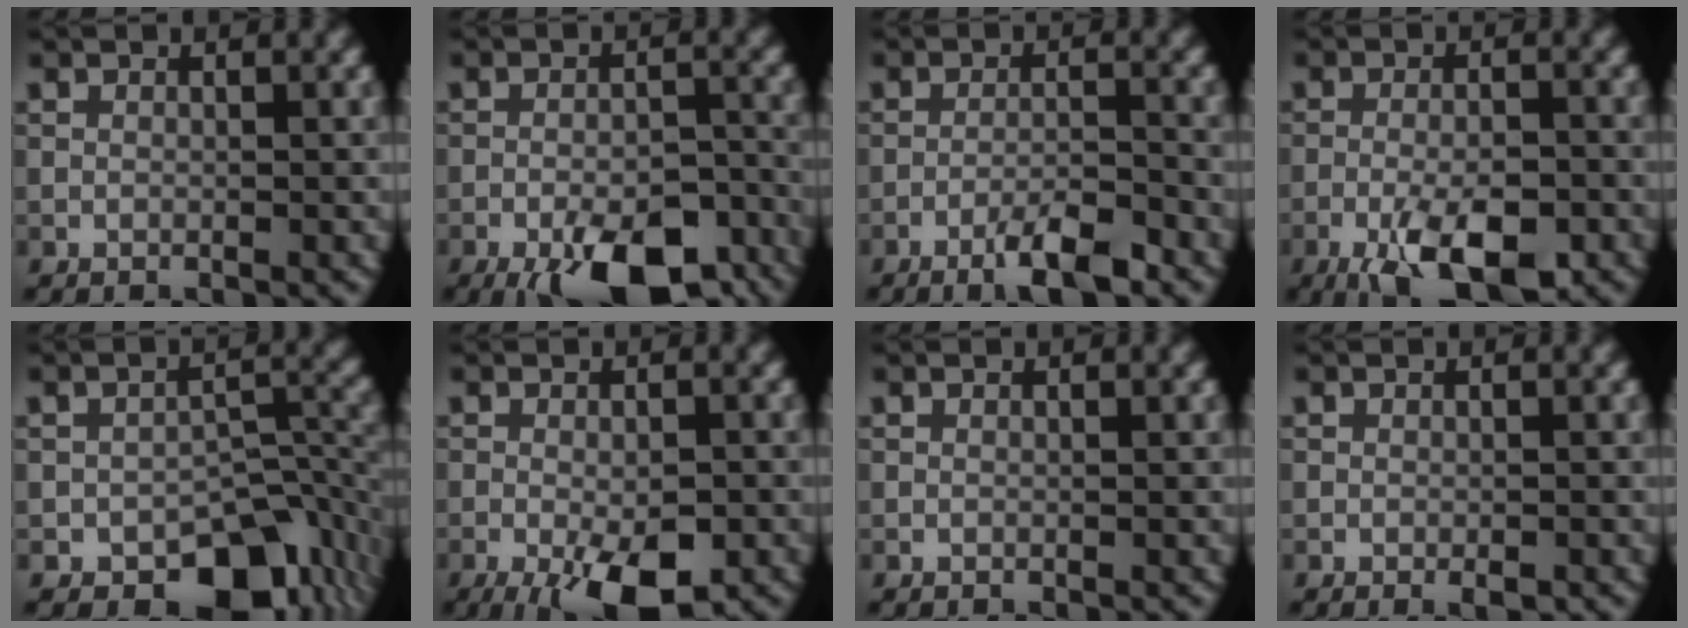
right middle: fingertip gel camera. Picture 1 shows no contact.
{"total": 10.3, "force": [-6.5, 3.7, 7.1], "torque": [-0.104, -0.010, -0.099]}
{"total": 4.3, "force": [-2.9, 0.6, 3.1], "torque": [-0.056, 0.004, -0.052]}
{"total": 7.9, "force": [-4.3, 2.8, 6.0], "torque": [-0.104, -0.007, -0.071]}
{"total": 8.8, "force": [-4.9, 5.1, 5.3], "torque": [-0.051, -0.017, -0.071]}
{"total": 7.5, "force": [-3.7, 2.6, 5.9], "torque": [-0.093, -0.011, -0.052]}
{"total": 0.0}
{"total": 1.1, "force": [-0.5, 0.3, 0.9], "torque": [-0.012, -0.004, -0.006]}